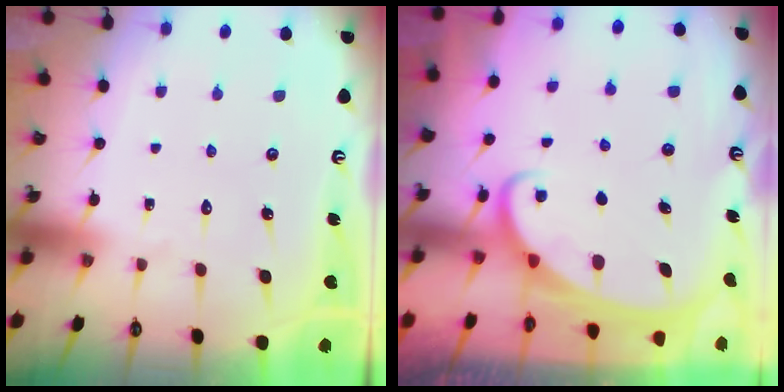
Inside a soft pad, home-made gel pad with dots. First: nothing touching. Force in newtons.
{"total": 1.9, "press": 1.9, "slide": 0.3}